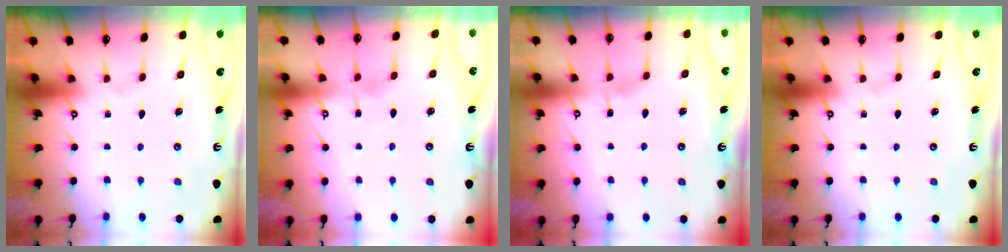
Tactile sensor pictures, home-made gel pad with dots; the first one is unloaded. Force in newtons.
{"total": 2.0, "press": 2.0, "slide": 0.3}
{"total": 2.6, "press": 2.5, "slide": 0.4}
{"total": 0.0}